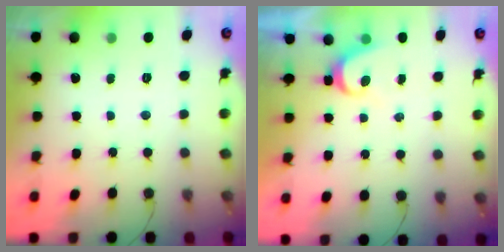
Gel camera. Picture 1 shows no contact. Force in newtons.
{"total": 3.8, "press": 3.8, "slide": 0.3}